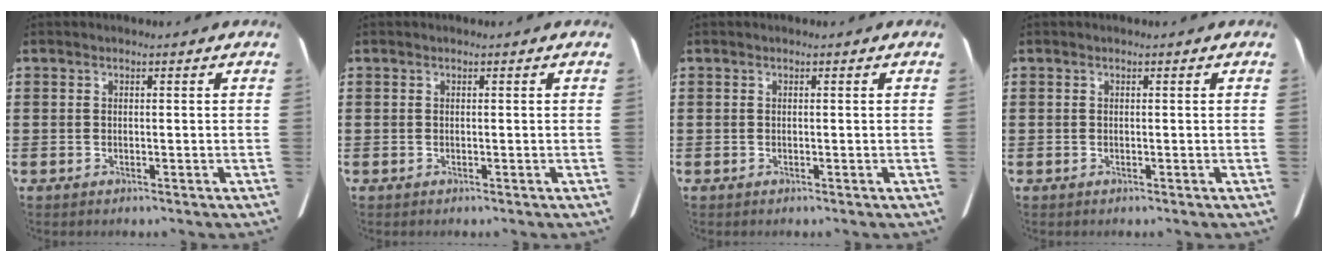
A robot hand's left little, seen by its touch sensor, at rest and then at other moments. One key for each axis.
{"total": 0.0}
{"total": 0.0}
{"total": 0.0}